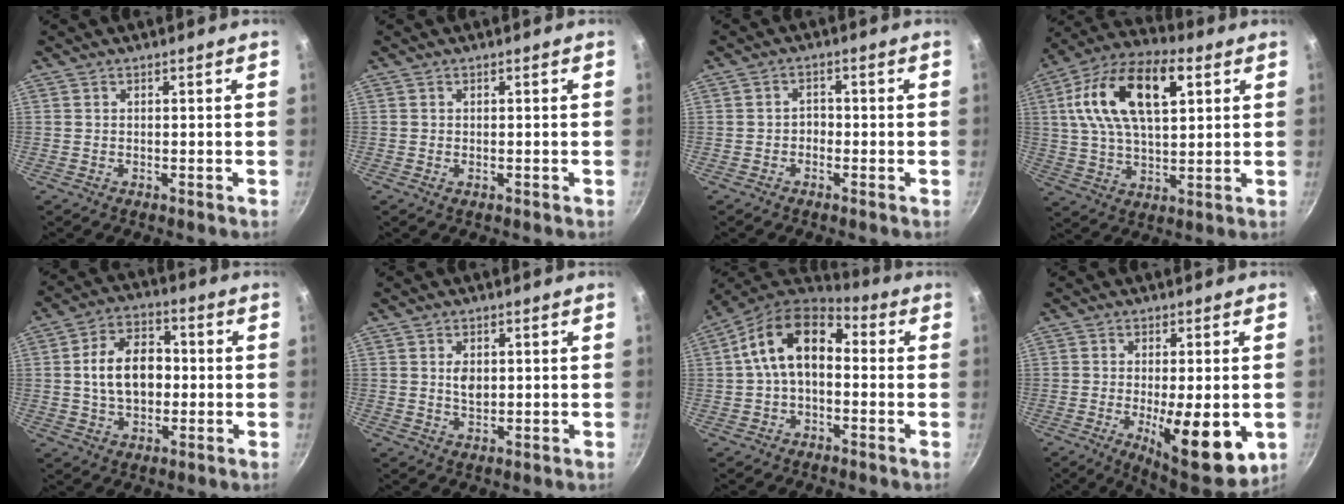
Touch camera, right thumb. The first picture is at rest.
{"total": 0.7, "force": [-0.2, 0.4, 0.5], "torque": [-0.011, 0.003, -0.001]}
{"total": 2.0, "force": [-0.8, 1.6, 0.9], "torque": [0.002, 0.010, -0.020]}
{"total": 19.7, "force": [5.8, 10.0, 16.0], "torque": [-0.287, 0.014, 0.098]}
{"total": 12.0, "force": [0.3, 8.0, 8.9], "torque": [-0.134, 0.019, 0.001]}
{"total": 3.2, "force": [0.6, 2.0, 2.4], "torque": [-0.033, -0.005, 0.013]}
{"total": 14.0, "force": [0.8, 8.8, 10.8], "torque": [-0.168, 0.046, -0.001]}
{"total": 15.3, "force": [-3.6, 5.3, 13.9], "torque": [-0.185, -0.024, -0.037]}